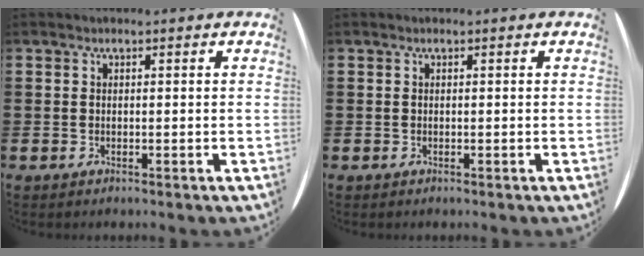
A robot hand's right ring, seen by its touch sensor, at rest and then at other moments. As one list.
[{"total": 0.0}]